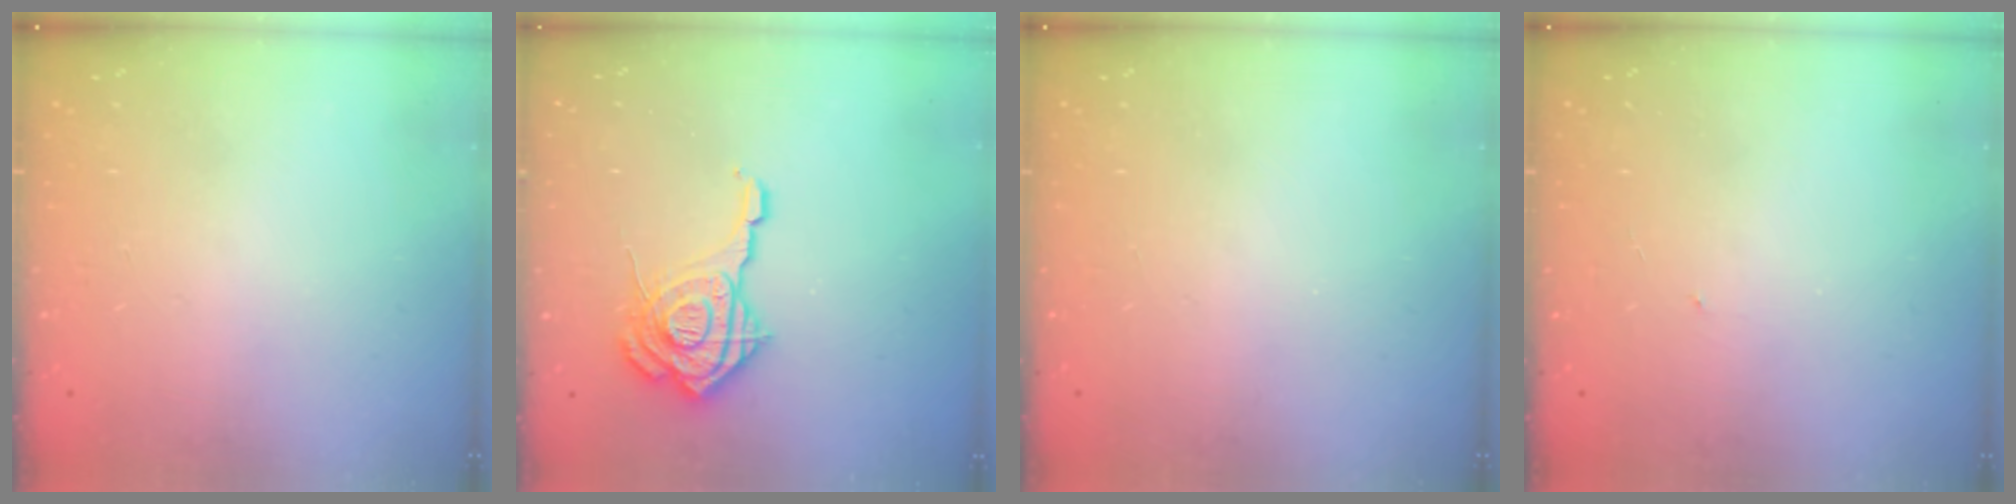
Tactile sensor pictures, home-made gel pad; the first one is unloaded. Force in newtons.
{"total": 16.9, "press": 16.8, "slide": 1.7}
{"total": 0.0}
{"total": 0.6, "press": 0.6, "slide": 0.1}